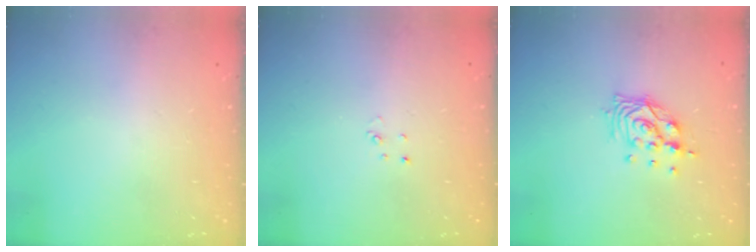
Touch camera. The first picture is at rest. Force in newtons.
{"total": 2.0, "press": 2.0, "slide": 0.2}
{"total": 10.7, "press": 10.6, "slide": 1.1}